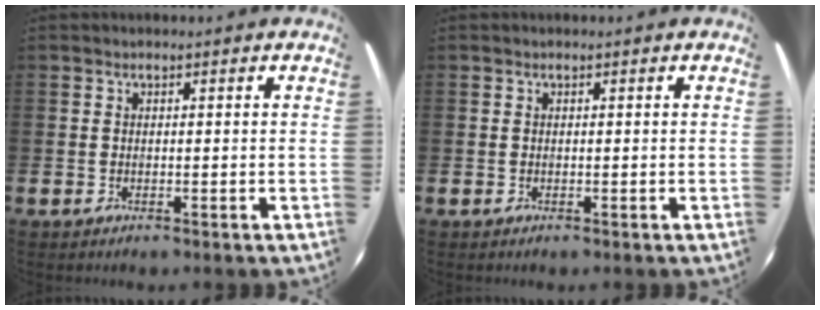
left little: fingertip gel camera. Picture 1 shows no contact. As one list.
[{"total": 0.0}]